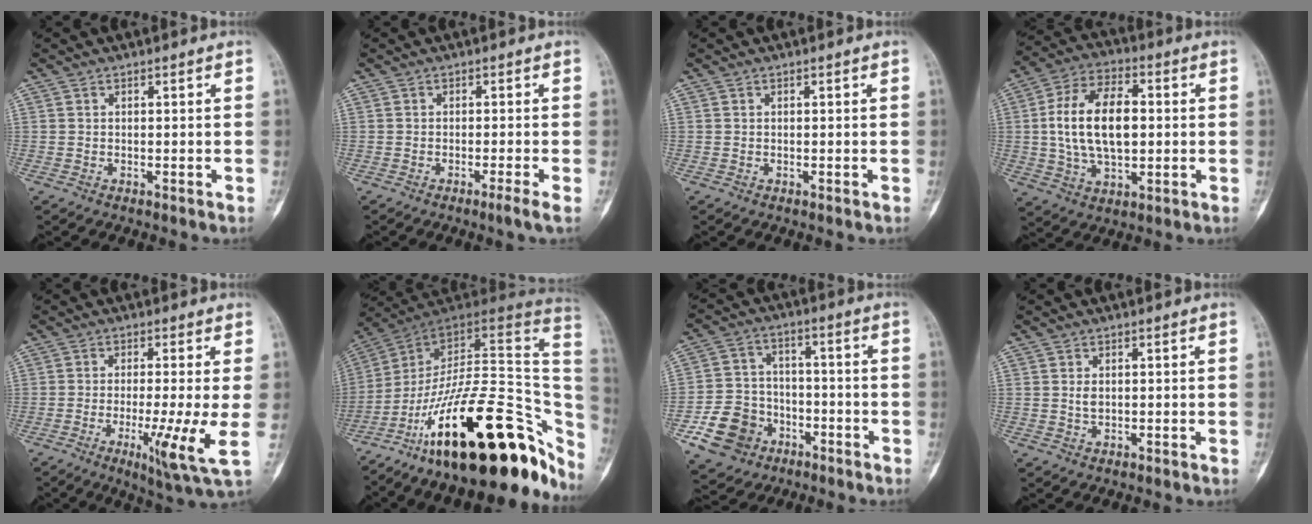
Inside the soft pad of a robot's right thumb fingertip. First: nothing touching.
{"total": 2.1, "force": [-1.1, -0.6, 1.6], "torque": [-0.039, 0.000, -0.023]}
{"total": 0.0}
{"total": 15.9, "force": [0.7, 9.2, 13.0], "torque": [-0.218, 0.016, 0.011]}
{"total": 9.5, "force": [-1.9, 0.2, 9.3], "torque": [-0.162, -0.028, -0.035]}
{"total": 35.6, "force": [-15.4, 14.5, 28.6], "torque": [-0.315, 0.074, -0.234]}
{"total": 12.0, "force": [-5.6, 9.8, 4.2], "torque": [-0.053, 0.045, -0.091]}
{"total": 1.8, "force": [0.2, 1.1, 1.4], "torque": [-0.024, -0.003, 0.006]}